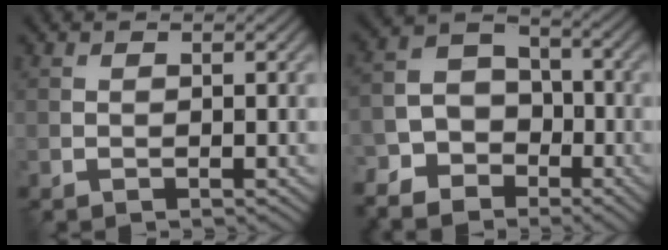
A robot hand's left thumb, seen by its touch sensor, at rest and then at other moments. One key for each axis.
{"total": 9.4, "fx": -6.6, "fy": 6.0, "fz": 3.1, "tx": -0.081, "ty": -0.013, "tz": -0.126}